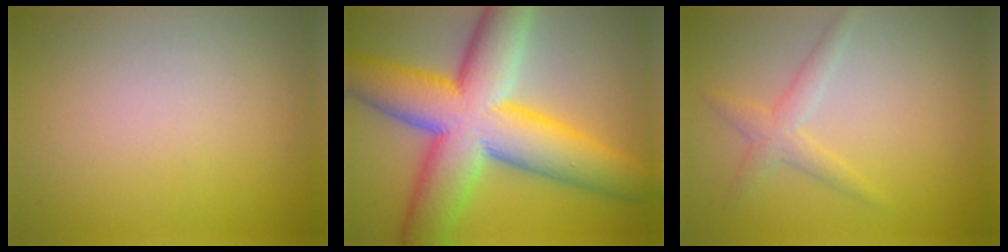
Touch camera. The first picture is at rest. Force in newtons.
{"total": 14.0, "press": 14.0, "slide": 0.5}
{"total": 2.1, "press": 2.1, "slide": 0.1}